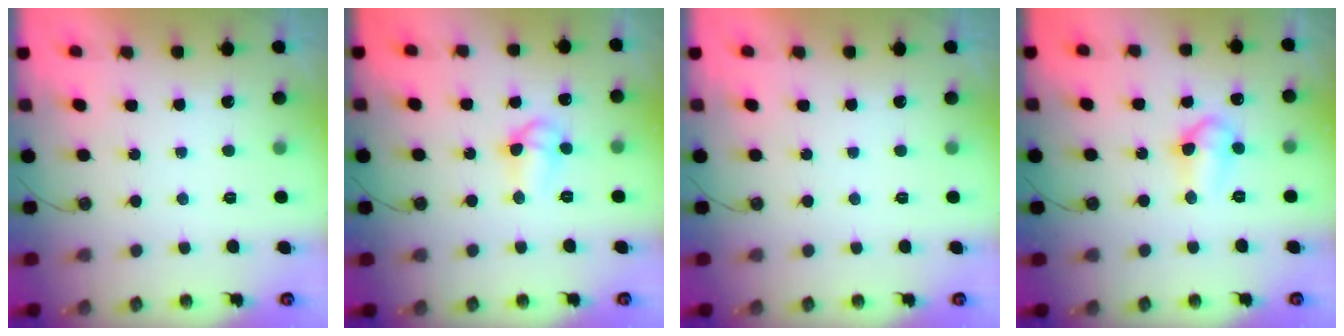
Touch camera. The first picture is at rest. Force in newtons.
{"total": 7.5, "press": 7.5, "slide": 0.9}
{"total": 0.0}
{"total": 7.4, "press": 7.3, "slide": 1.3}